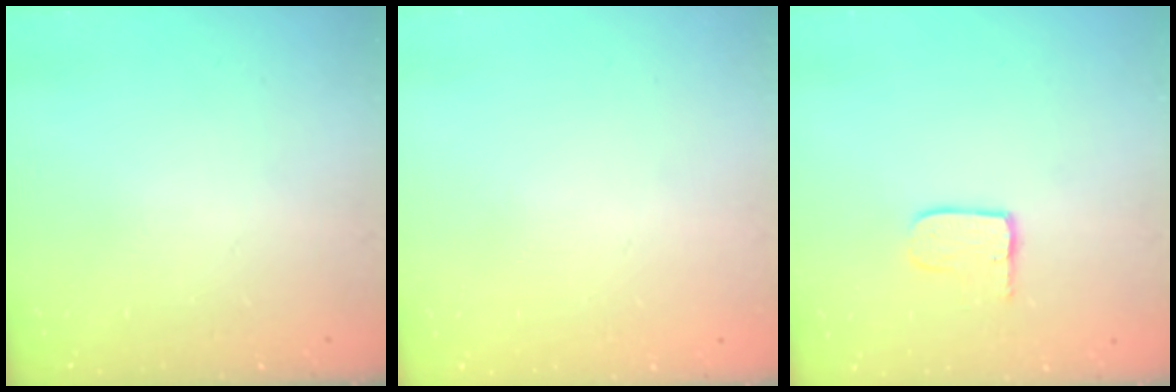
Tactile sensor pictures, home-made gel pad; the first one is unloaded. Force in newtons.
{"total": 0.0}
{"total": 5.7, "press": 5.7, "slide": 0.5}